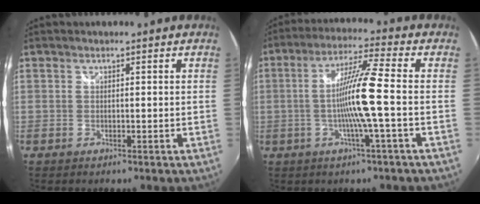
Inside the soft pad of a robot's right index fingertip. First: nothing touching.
{"total": 10.7, "force": [-1.8, -1.2, 10.5], "torque": [-0.197, 0.000, -0.035]}